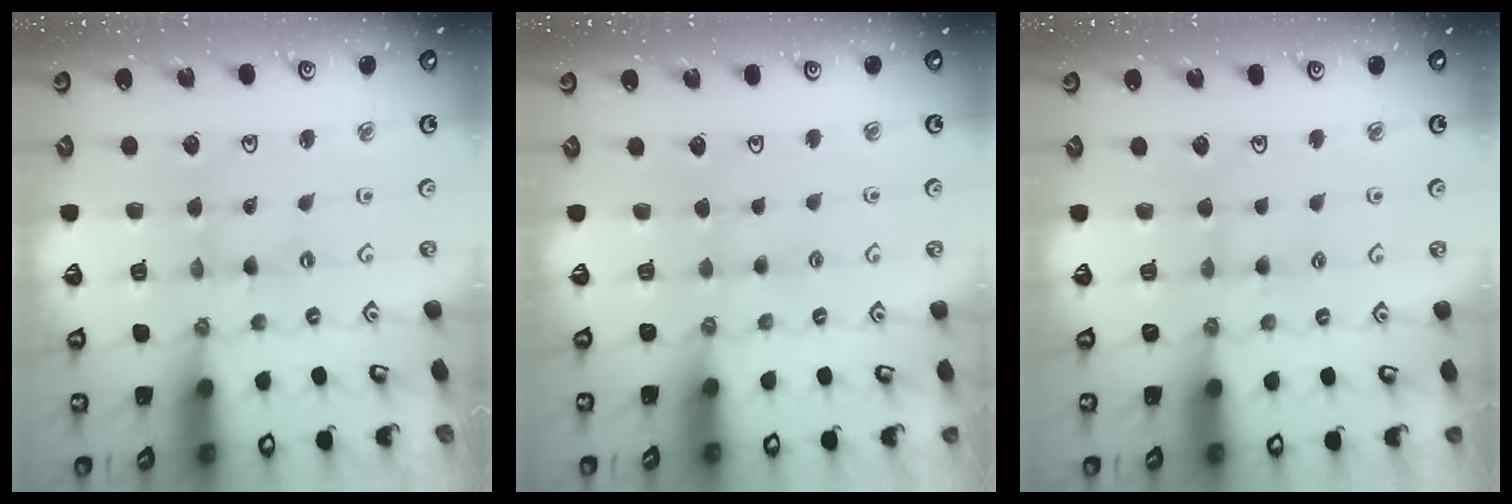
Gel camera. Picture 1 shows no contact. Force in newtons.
{"total": 2.0, "press": 1.9, "slide": 0.4}
{"total": 3.9, "press": 3.8, "slide": 0.7}